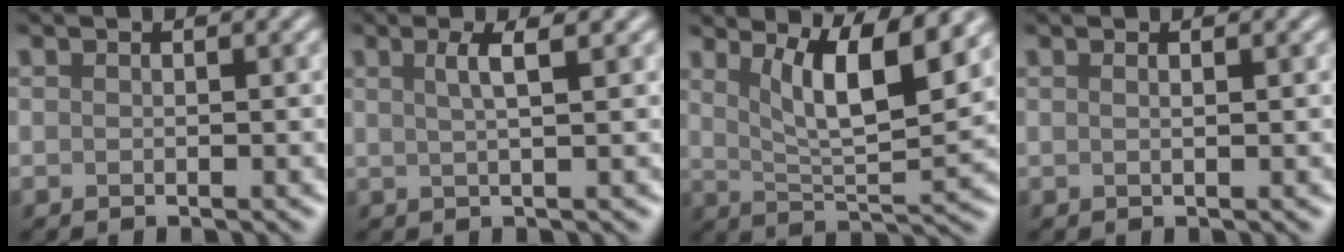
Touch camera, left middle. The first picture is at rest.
{"total": 2.6, "force": [1.0, 0.7, 2.3], "torque": [-0.029, 0.005, 0.013]}
{"total": 7.7, "force": [3.9, 1.9, 6.3], "torque": [-0.107, -0.007, 0.072]}
{"total": 1.0, "force": [0.6, 0.4, 0.8], "torque": [-0.004, -0.001, -0.002]}